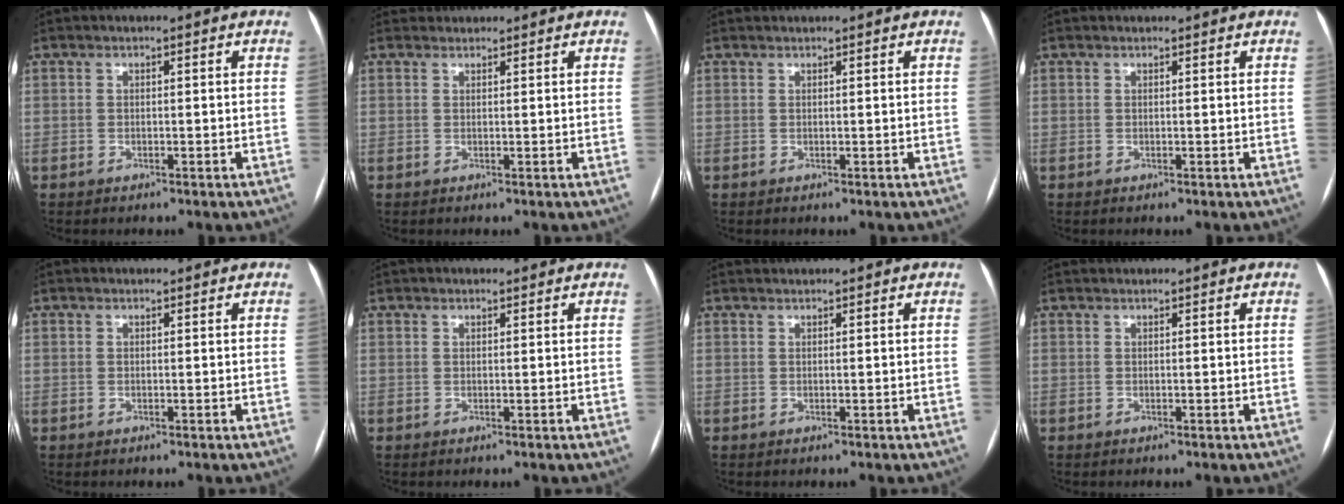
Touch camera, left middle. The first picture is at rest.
{"total": 1.7, "force": [1.6, 0.5, -0.3], "torque": [0.002, 0.021, 0.029]}
{"total": 1.7, "force": [1.6, 0.2, 0.4], "torque": [-0.006, 0.025, 0.027]}
{"total": 0.9, "force": [0.8, 0.2, 0.1], "torque": [-0.008, 0.012, 0.015]}
{"total": 0.8, "force": [0.8, 0.3, 0.0], "torque": [-0.007, 0.008, 0.011]}
{"total": 2.1, "force": [1.9, 0.7, 0.6], "torque": [-0.007, 0.026, 0.027]}
{"total": 1.5, "force": [1.5, 0.0, 0.2], "torque": [-0.002, 0.023, 0.031]}
{"total": 1.3, "force": [1.3, 0.1, 0.2], "torque": [-0.003, 0.022, 0.025]}